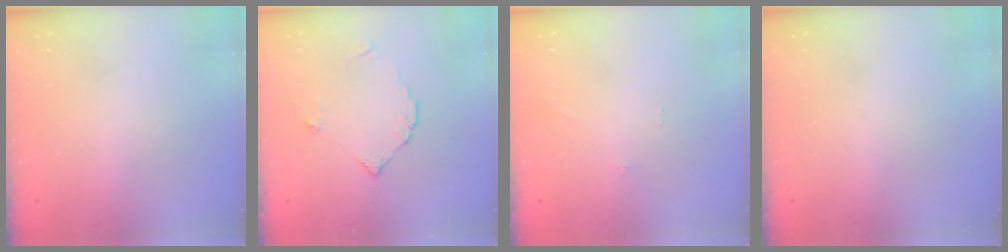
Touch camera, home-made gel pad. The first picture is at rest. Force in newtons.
{"total": 3.9, "press": 3.9, "slide": 0.0}
{"total": 0.0}
{"total": 0.0}